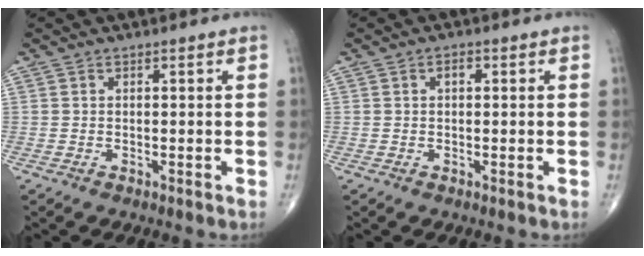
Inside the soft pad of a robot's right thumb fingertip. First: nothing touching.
{"total": 1.4, "force": [0.4, 0.8, 1.1], "torque": [-0.017, 0.006, 0.004]}